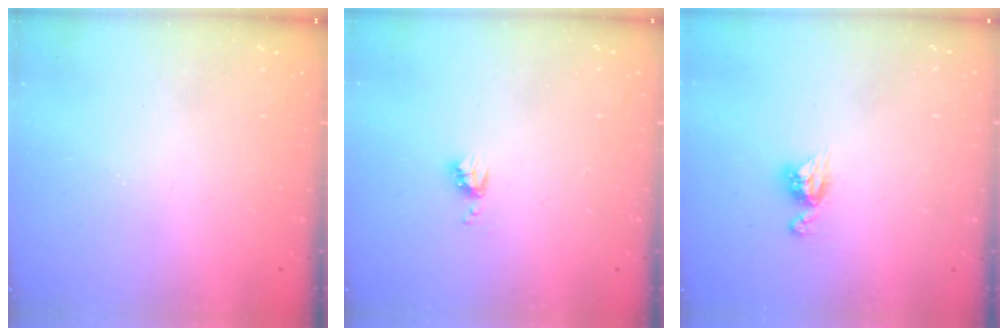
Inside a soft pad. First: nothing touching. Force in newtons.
{"total": 4.1, "press": 4.0, "slide": 0.5}
{"total": 7.9, "press": 7.9, "slide": 0.6}